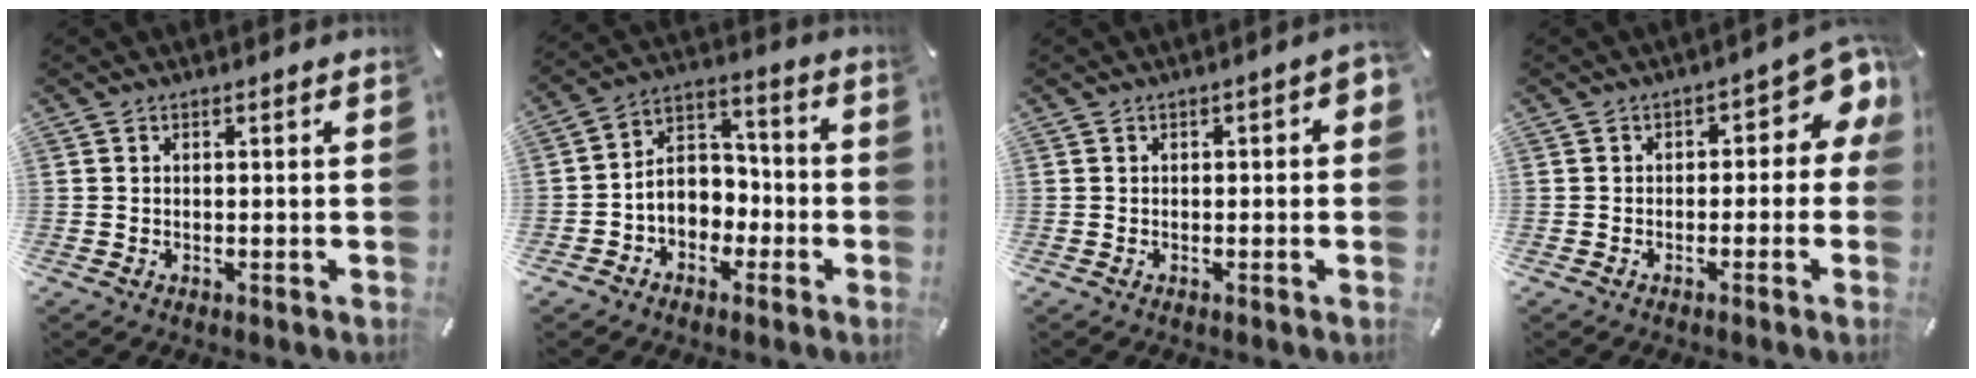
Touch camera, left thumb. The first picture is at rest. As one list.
[{"total": 8.4, "force": [-2.4, 7.6, 2.9], "torque": [-0.055, 0.014, -0.045]}, {"total": 1.9, "force": [-0.6, 1.1, 1.5], "torque": [-0.024, 0.006, -0.013]}, {"total": 6.8, "force": [1.5, 4.1, 5.2], "torque": [-0.062, -0.013, 0.020]}]